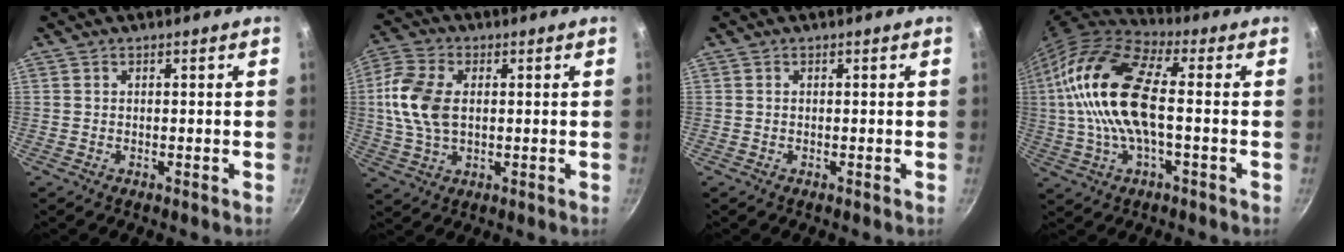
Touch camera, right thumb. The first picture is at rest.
{"total": 11.2, "force": [1.0, 7.1, 8.6], "torque": [-0.170, 0.009, 0.012]}
{"total": 0.0}
{"total": 18.4, "force": [0.7, 8.0, 16.6], "torque": [-0.326, 0.026, 0.000]}